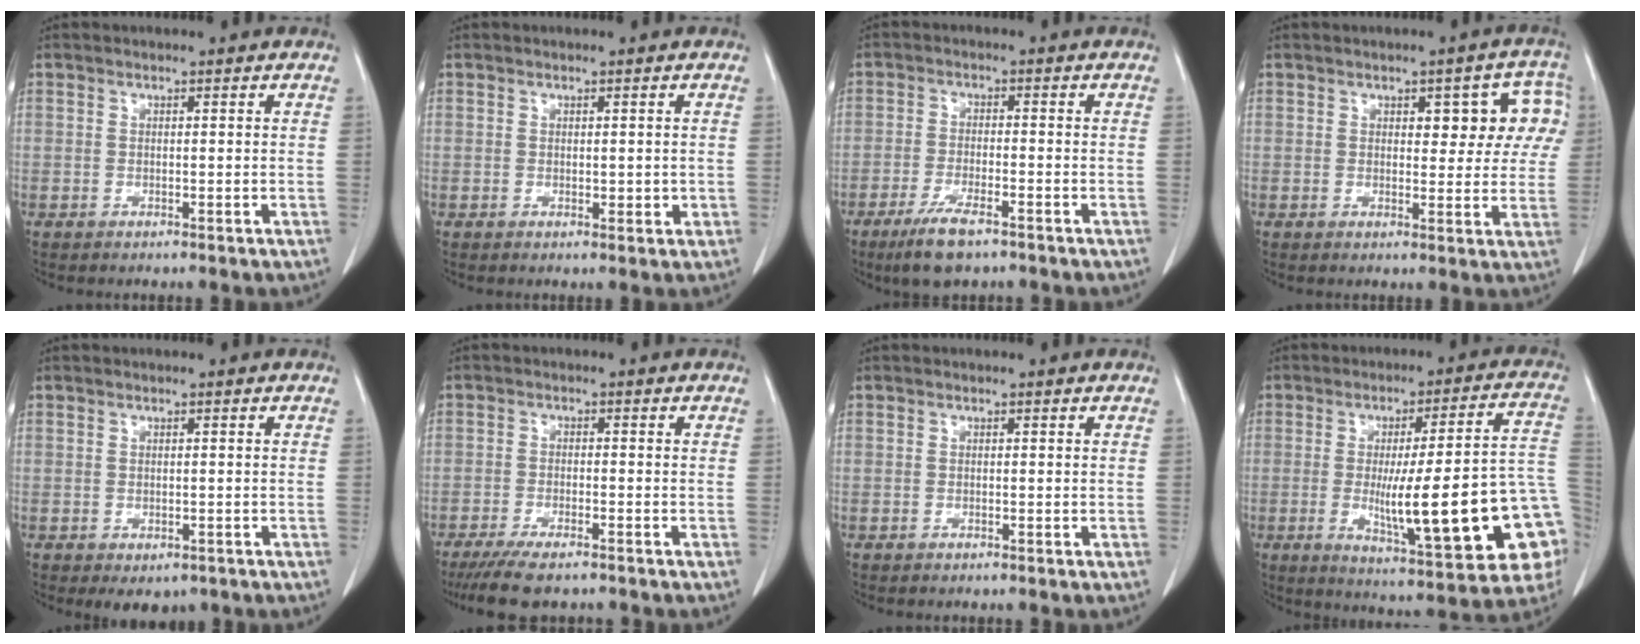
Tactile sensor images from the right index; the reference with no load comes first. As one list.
[{"total": 1.6, "force": [0.0, 0.9, 1.3], "torque": [-0.014, -0.003, 0.003]}, {"total": 6.7, "force": [-4.6, 1.3, 4.8], "torque": [-0.099, -0.016, -0.075]}, {"total": 7.2, "force": [2.2, 3.4, 5.9], "torque": [-0.050, 0.024, 0.024]}, {"total": 3.1, "force": [-1.8, 1.9, 1.5], "torque": [-0.010, -0.002, -0.015]}, {"total": 7.4, "force": [-6.0, 1.4, 4.1], "torque": [-0.070, -0.018, -0.097]}, {"total": 0.0}, {"total": 23.3, "force": [-4.6, 2.7, 22.7], "torque": [-0.251, 0.009, -0.053]}]